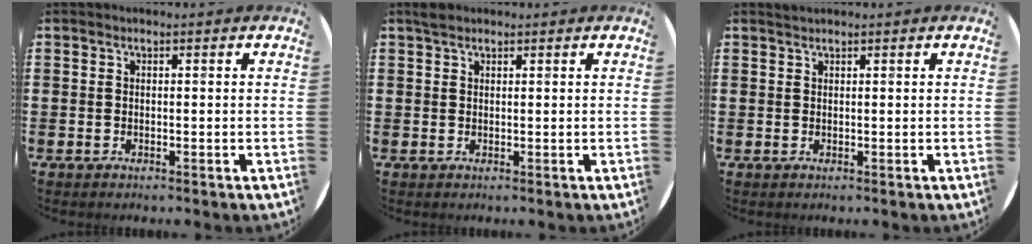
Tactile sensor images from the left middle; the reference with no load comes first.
{"total": 1.3, "force": [1.1, 0.7, 0.3], "torque": [0.001, 0.002, 0.019]}
{"total": 0.5, "force": [0.5, -0.1, -0.1], "torque": [0.002, 0.001, 0.010]}